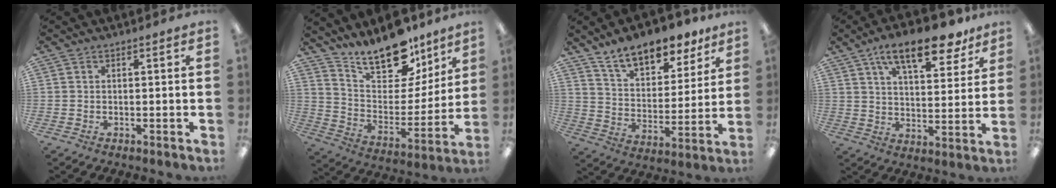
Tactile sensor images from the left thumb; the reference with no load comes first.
{"total": 18.6, "force": [14.6, 8.4, 7.9], "torque": [-0.133, -0.105, 0.261]}
{"total": 12.8, "force": [10.7, 5.3, 4.8], "torque": [-0.083, -0.065, 0.193]}
{"total": 15.3, "force": [10.3, 5.7, 9.9], "torque": [-0.149, -0.045, 0.171]}